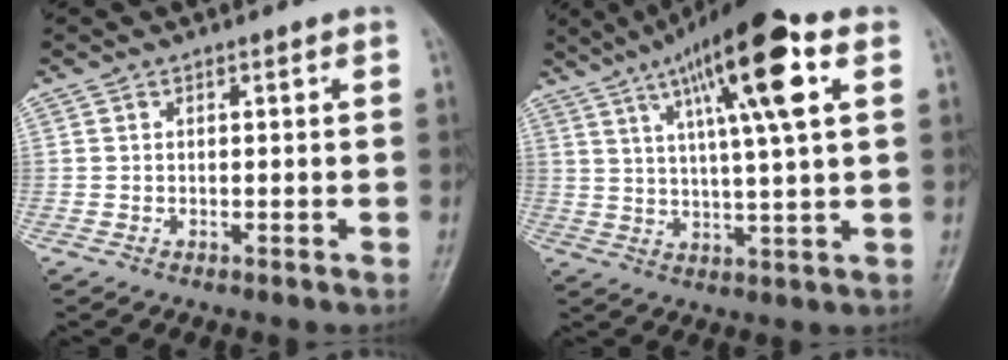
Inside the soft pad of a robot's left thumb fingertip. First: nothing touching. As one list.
[{"total": 16.9, "force": [7.3, 2.9, 15.0], "torque": [-0.242, -0.002, 0.114]}]